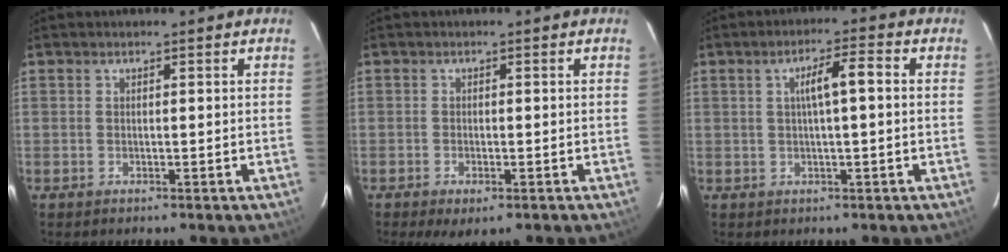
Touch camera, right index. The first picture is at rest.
{"total": 3.5, "force": [-2.1, 1.2, 2.5], "torque": [-0.039, -0.005, -0.026]}
{"total": 5.0, "force": [0.7, 0.5, 4.9], "torque": [-0.085, 0.014, 0.011]}